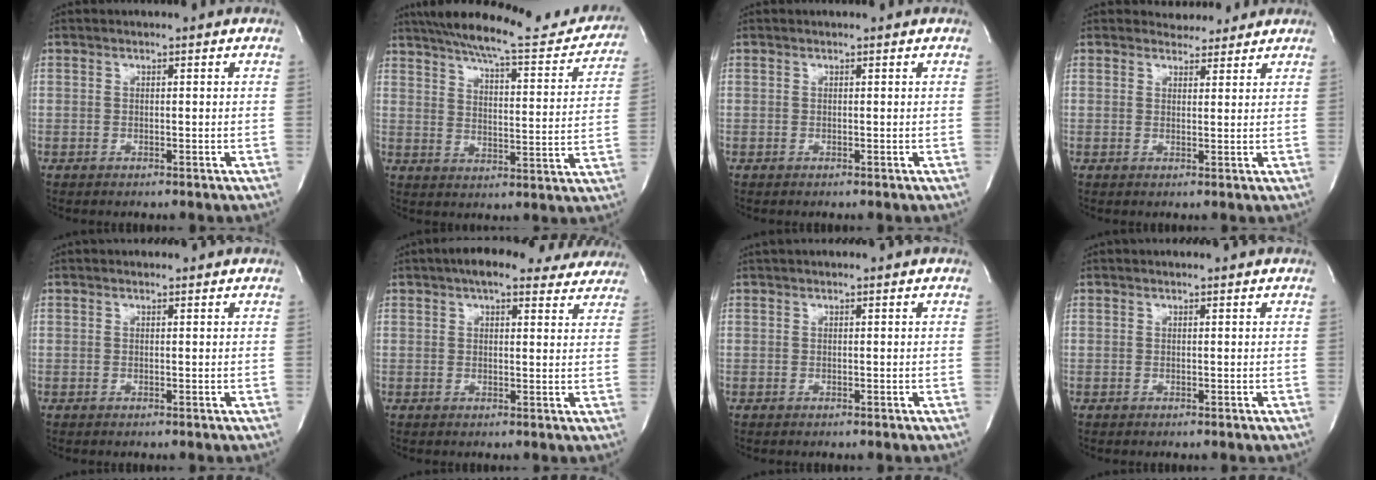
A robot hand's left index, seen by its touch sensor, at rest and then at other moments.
{"total": 22.9, "force": [20.5, 3.4, 9.5], "torque": [-0.147, -0.031, 0.263]}
{"total": 0.0}
{"total": 3.0, "force": [2.8, 1.1, 0.0], "torque": [-0.003, 0.002, 0.039]}
{"total": 0.7, "force": [0.7, 0.2, 0.0], "torque": [-0.008, 0.004, 0.009]}
{"total": 12.9, "force": [11.0, 4.0, 5.5], "torque": [-0.058, 0.033, 0.129]}
{"total": 2.4, "force": [2.1, 0.4, 1.1], "torque": [-0.017, 0.032, 0.032]}
{"total": 1.0, "force": [0.9, 0.1, 0.2], "torque": [-0.010, 0.005, 0.012]}